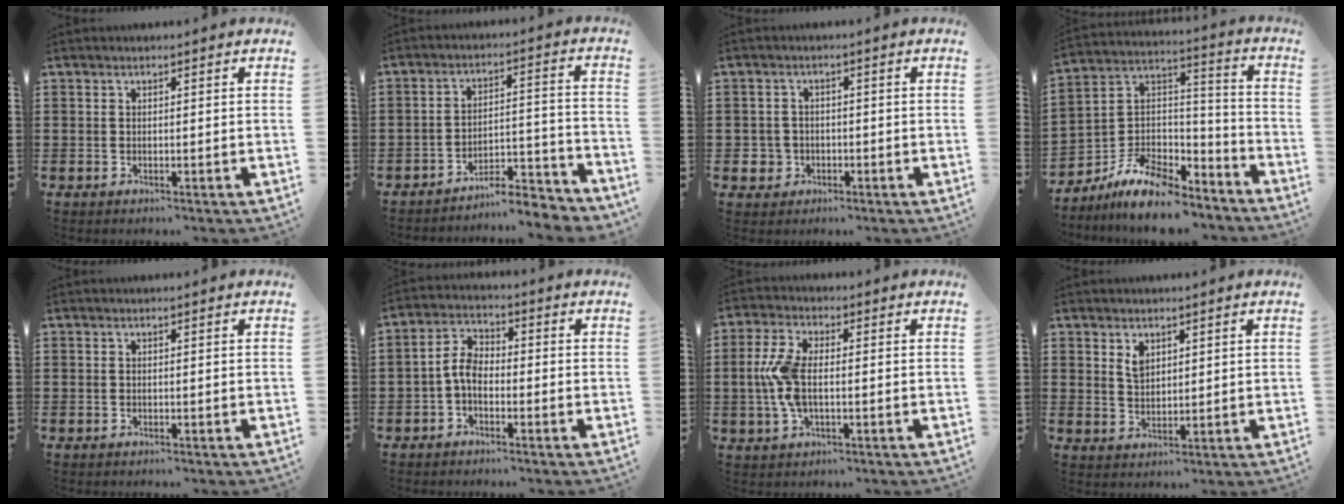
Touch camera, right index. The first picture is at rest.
{"total": 6.9, "force": [-6.6, 0.8, 2.0], "torque": [-0.024, 0.020, -0.127]}
{"total": 2.3, "force": [-0.8, 2.2, 0.3], "torque": [-0.014, 0.004, -0.018]}
{"total": 10.3, "force": [-8.4, 4.4, 3.9], "torque": [-0.087, 0.025, -0.162]}
{"total": 0.0}
{"total": 4.6, "force": [-1.3, 2.6, 3.5], "torque": [-0.087, 0.004, -0.032]}
{"total": 7.3, "force": [-0.4, 3.4, 6.5], "torque": [-0.160, -0.005, -0.016]}
{"total": 2.6, "force": [1.7, 1.5, 1.3], "torque": [-0.031, 0.004, 0.031]}